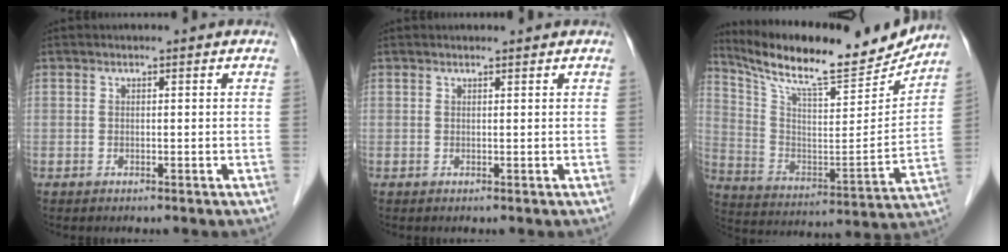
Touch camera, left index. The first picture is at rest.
{"total": 1.0, "force": [1.0, 0.0, 0.1], "torque": [-0.007, 0.005, 0.015]}
{"total": 21.3, "force": [19.0, 3.0, 9.0], "torque": [-0.166, -0.026, 0.299]}